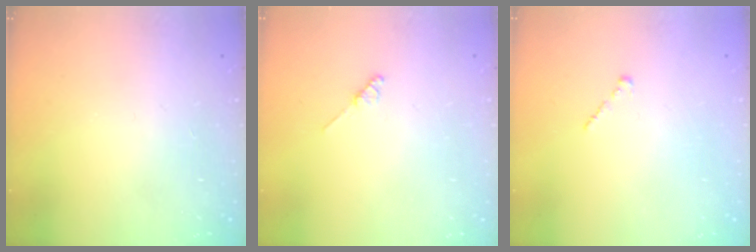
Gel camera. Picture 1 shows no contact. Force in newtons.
{"total": 2.0, "press": 1.9, "slide": 0.3}
{"total": 1.0, "press": 0.8, "slide": 0.5}